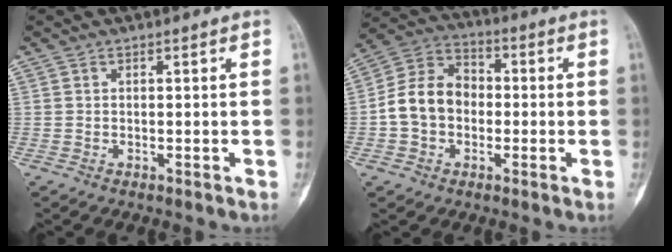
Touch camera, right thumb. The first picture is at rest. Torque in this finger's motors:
{"motor_torque": [0.00, 0.30, 0.63, -0.46, 0.08]}